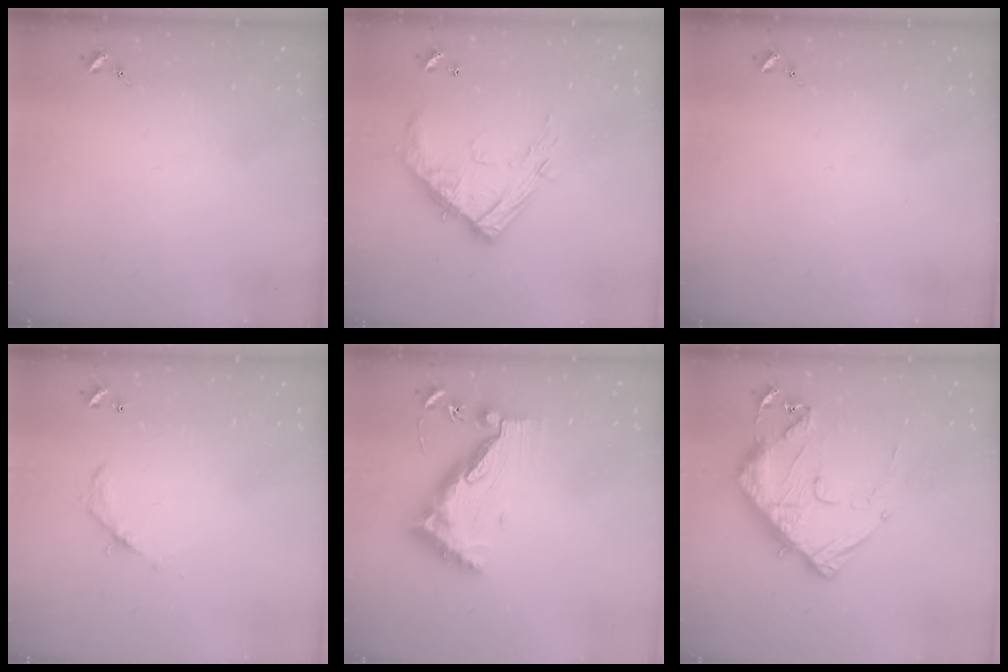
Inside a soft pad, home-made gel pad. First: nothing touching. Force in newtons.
{"total": 17.2, "press": 17.2, "slide": 1.2}
{"total": 0.0}
{"total": 6.2, "press": 6.2, "slide": 0.4}
{"total": 13.4, "press": 13.3, "slide": 1.4}
{"total": 14.8, "press": 14.7, "slide": 1.5}